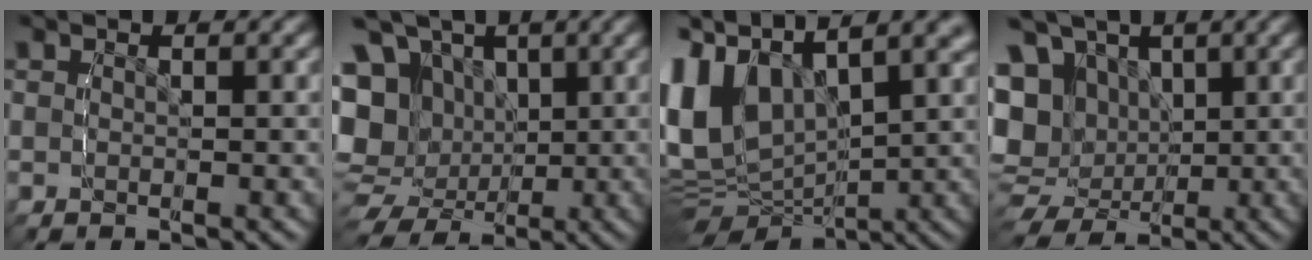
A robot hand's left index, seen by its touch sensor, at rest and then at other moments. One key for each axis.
{"total": 15.6, "fx": -1.2, "fy": 14.4, "fz": 6.0, "tx": -0.152, "ty": -0.060, "tz": -0.009}
{"total": 13.0, "fx": 1.5, "fy": 10.4, "fz": 7.5, "tx": -0.180, "ty": -0.026, "tz": 0.024}
{"total": 13.3, "fx": -1.3, "fy": 12.3, "fz": 4.8, "tx": -0.129, "ty": -0.053, "tz": -0.012}